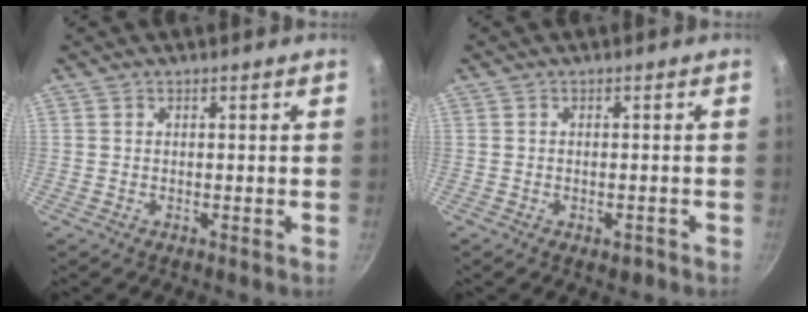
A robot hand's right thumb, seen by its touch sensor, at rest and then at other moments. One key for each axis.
{"total": 1.4, "fx": -0.5, "fy": 0.8, "fz": 1.0, "tx": -0.010, "ty": 0.000, "tz": -0.001}